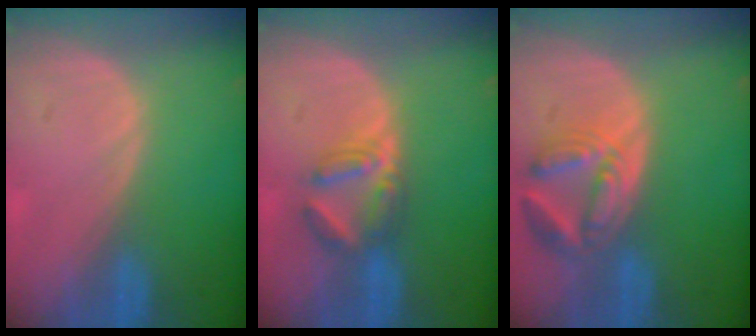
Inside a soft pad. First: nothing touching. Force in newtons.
{"total": 5.1, "press": 5.0, "slide": 1.1}
{"total": 7.8, "press": 6.9, "slide": 3.6}